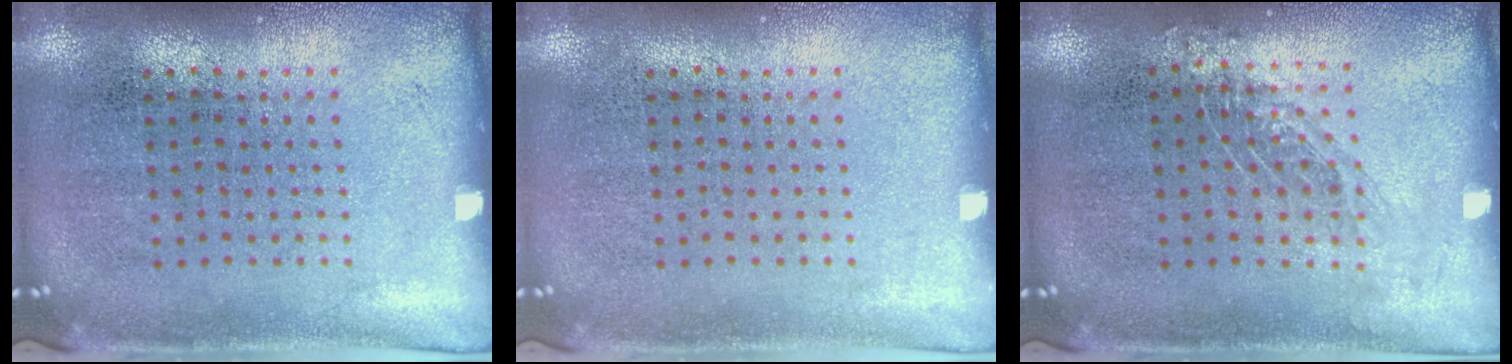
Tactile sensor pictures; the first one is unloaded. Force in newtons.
{"total": 0.0}
{"total": 0.9, "press": 0.9, "slide": 0.3}